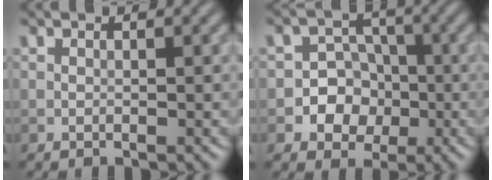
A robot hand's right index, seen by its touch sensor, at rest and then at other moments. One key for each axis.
{"total": 5.2, "fx": -1.4, "fy": 4.8, "fz": 1.5, "tx": 0.008, "ty": 0.017, "tz": -0.044}